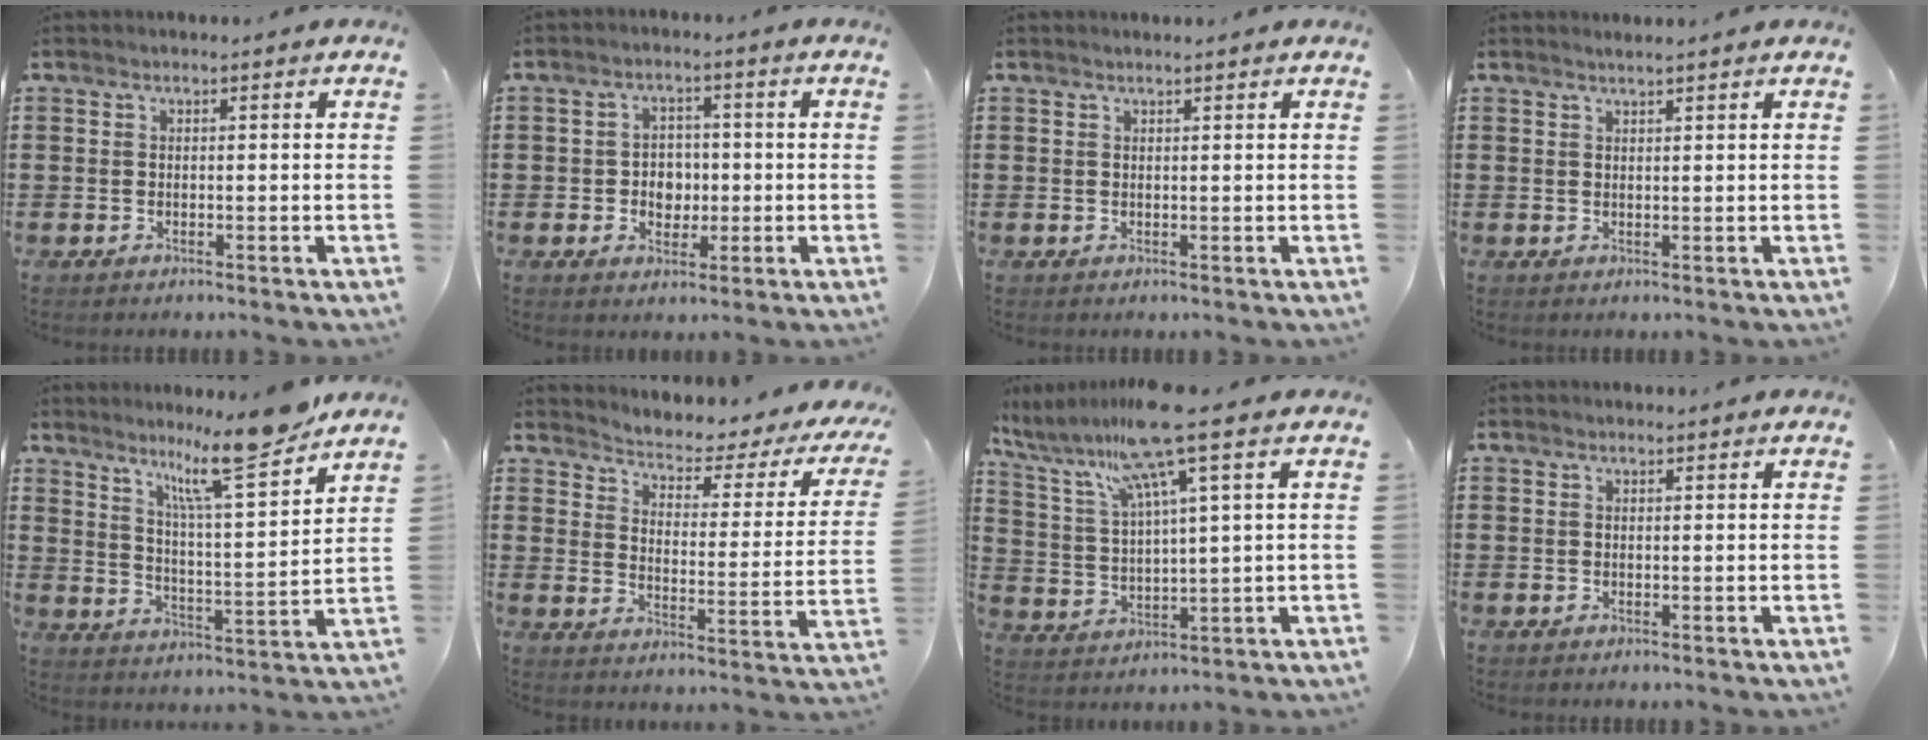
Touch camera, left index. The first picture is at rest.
{"total": 3.9, "force": [-0.5, 3.4, 2.0], "torque": [-0.040, 0.004, -0.014]}
{"total": 0.6, "force": [0.5, 0.0, 0.1], "torque": [-0.003, -0.001, 0.011]}
{"total": 1.1, "force": [1.1, -0.2, 0.2], "torque": [-0.004, 0.001, 0.020]}
{"total": 13.0, "force": [10.7, 1.0, 7.5], "torque": [-0.143, -0.060, 0.176]}
{"total": 2.2, "force": [1.6, 0.8, 1.3], "torque": [-0.042, -0.020, 0.013]}
{"total": 10.7, "force": [6.9, 0.2, 8.2], "torque": [-0.186, -0.031, 0.115]}
{"total": 0.0}